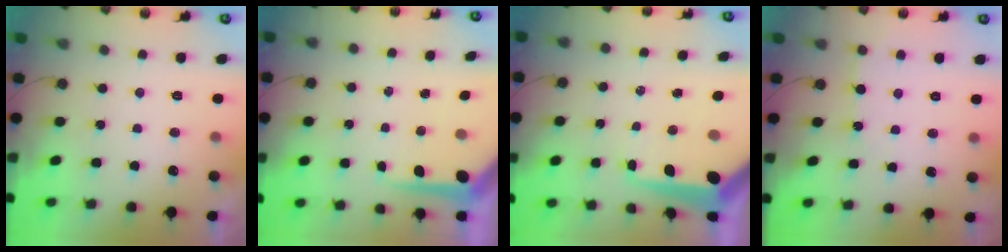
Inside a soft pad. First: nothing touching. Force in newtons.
{"total": 7.8, "press": 7.7, "slide": 0.8}
{"total": 12.2, "press": 12.1, "slide": 1.0}
{"total": 5.0, "press": 5.0, "slide": 0.3}